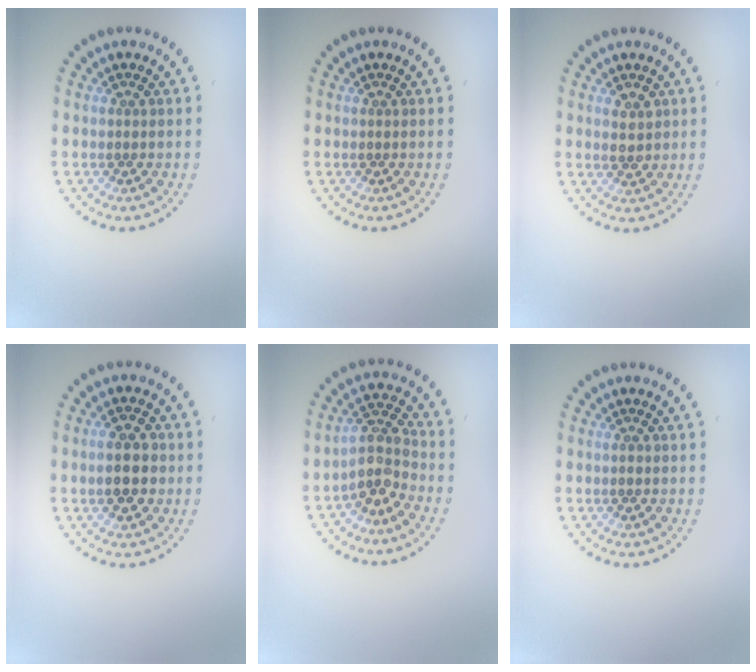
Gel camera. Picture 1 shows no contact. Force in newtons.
{"total": 0.0}
{"total": 1.8, "press": 1.8, "slide": 0.1}
{"total": 3.3, "press": 3.3, "slide": 0.2}
{"total": 3.6, "press": 2.8, "slide": 2.3}
{"total": 0.7, "press": 0.7, "slide": 0.1}